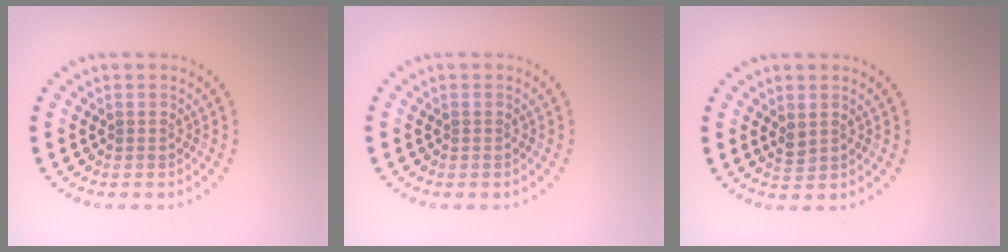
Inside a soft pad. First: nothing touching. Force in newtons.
{"total": 0.0}
{"total": 1.0, "press": 0.9, "slide": 0.4}